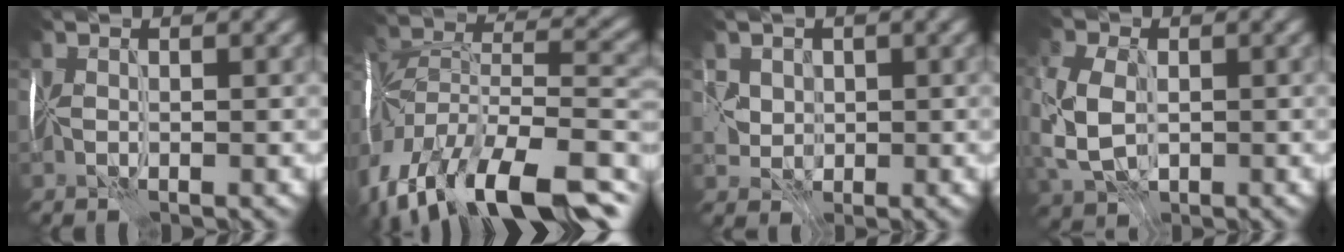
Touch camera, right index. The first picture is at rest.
{"total": 16.5, "force": [-10.4, 7.6, 10.3], "torque": [-0.201, -0.003, -0.167]}
{"total": 1.9, "force": [0.8, 1.7, -0.3], "torque": [-0.005, 0.008, 0.010]}
{"total": 6.3, "force": [-0.4, 5.0, 3.8], "torque": [-0.130, -0.001, 0.002]}